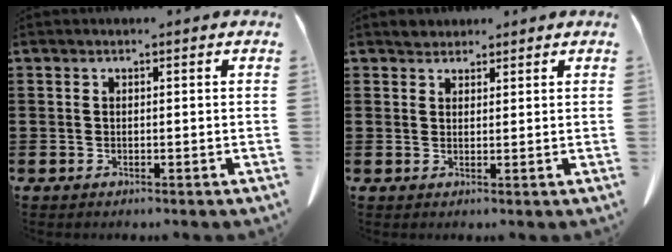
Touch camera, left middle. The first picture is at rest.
{"total": 1.6, "force": [1.6, 0.5, -0.1], "torque": [0.005, -0.002, 0.031]}